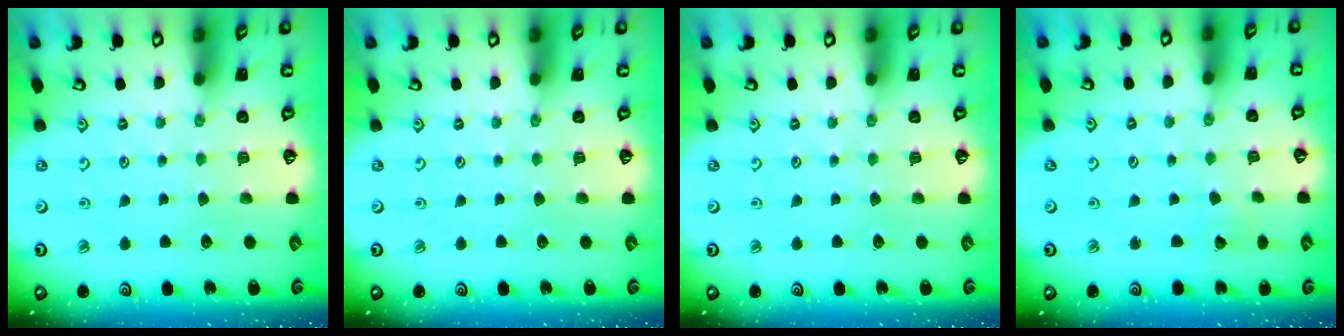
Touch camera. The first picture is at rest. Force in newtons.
{"total": 0.0}
{"total": 0.0}
{"total": 2.0, "press": 2.0, "slide": 0.1}